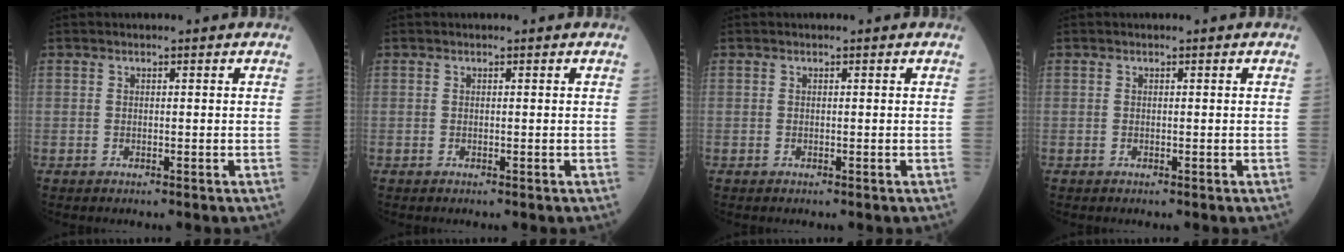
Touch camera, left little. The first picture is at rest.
{"total": 0.0}
{"total": 0.0}
{"total": 0.0}